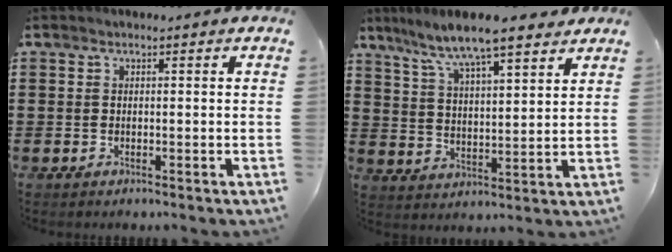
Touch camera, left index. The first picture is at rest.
{"total": 8.3, "force": [6.9, 1.0, 4.5], "torque": [-0.112, -0.025, 0.119]}